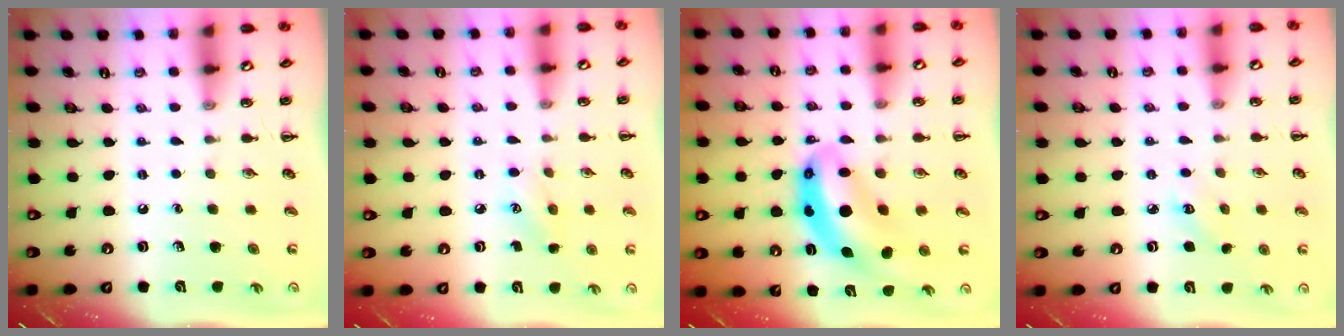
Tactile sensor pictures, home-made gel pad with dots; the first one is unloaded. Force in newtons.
{"total": 5.6, "press": 5.5, "slide": 1.3}
{"total": 9.4, "press": 9.1, "slide": 2.5}
{"total": 2.6, "press": 2.5, "slide": 0.7}